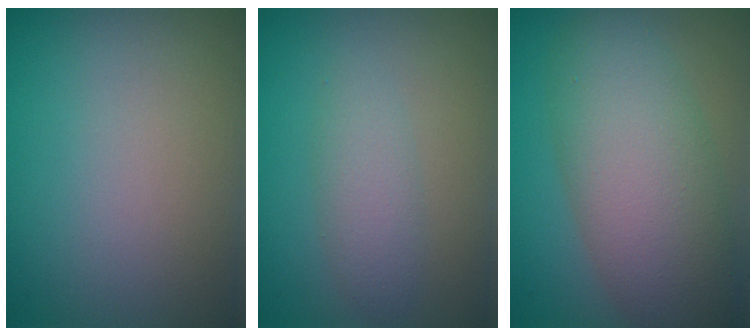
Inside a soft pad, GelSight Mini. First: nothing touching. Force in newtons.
{"total": 2.1, "press": 2.1, "slide": 0.1}
{"total": 8.1, "press": 8.1, "slide": 0.6}